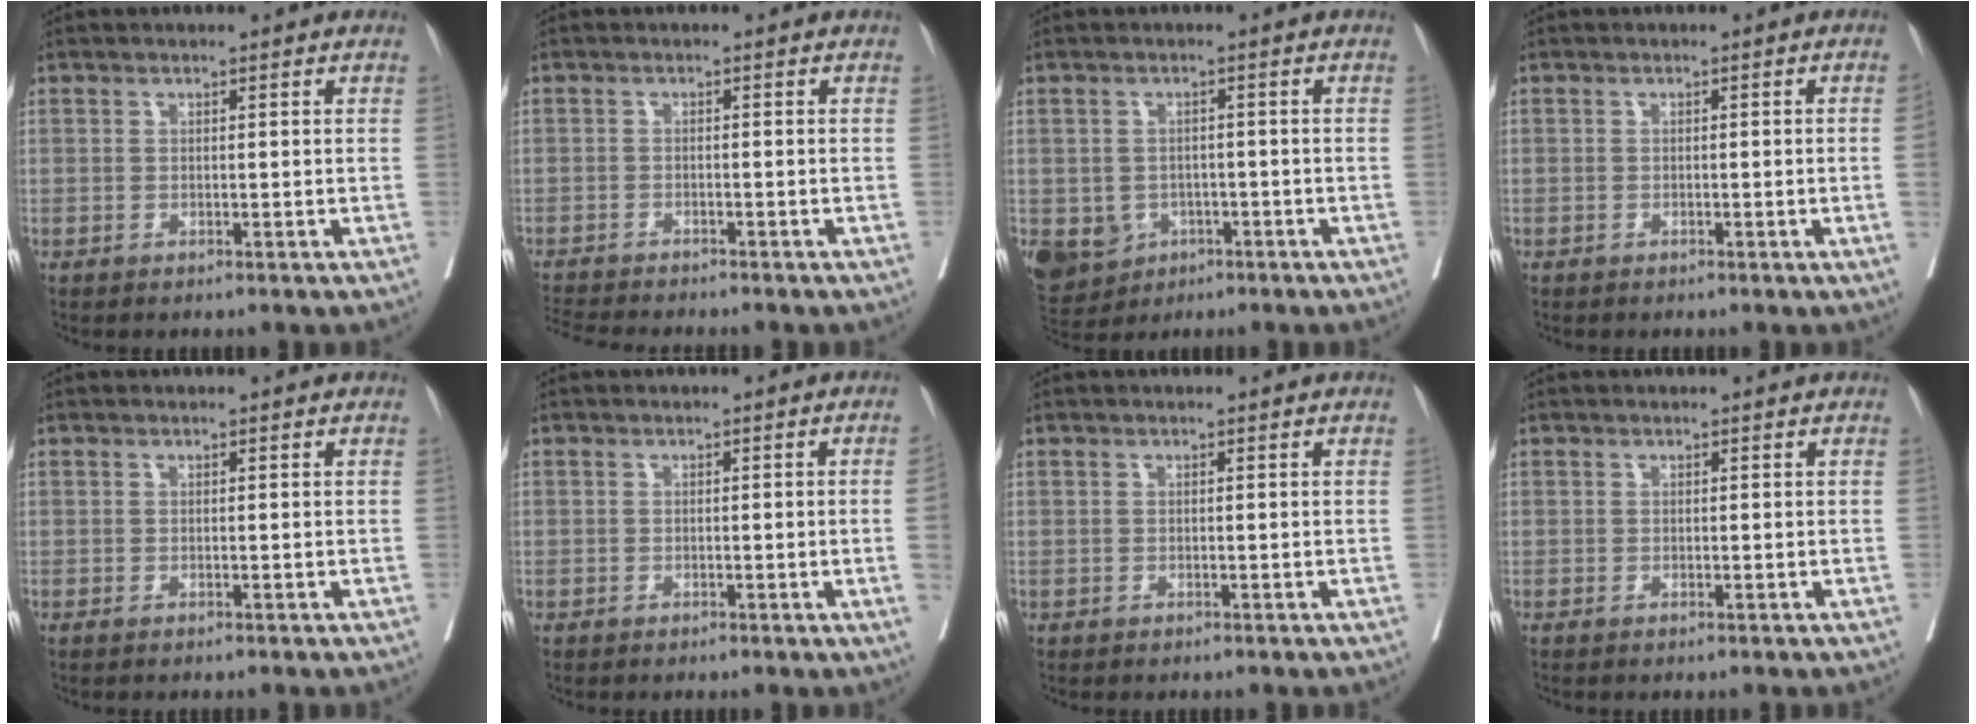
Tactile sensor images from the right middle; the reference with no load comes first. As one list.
[{"total": 5.7, "force": [-5.4, -0.2, 1.8], "torque": [-0.027, -0.014, -0.090]}, {"total": 12.2, "force": [-4.5, 10.4, 4.6], "torque": [-0.131, 0.001, -0.056]}, {"total": 1.2, "force": [-0.2, -0.1, 1.1], "torque": [-0.020, 0.006, -0.001]}, {"total": 0.0}, {"total": 1.6, "force": [-0.3, 0.0, 1.6], "torque": [-0.024, 0.005, -0.003]}, {"total": 0.0}, {"total": 0.0}]